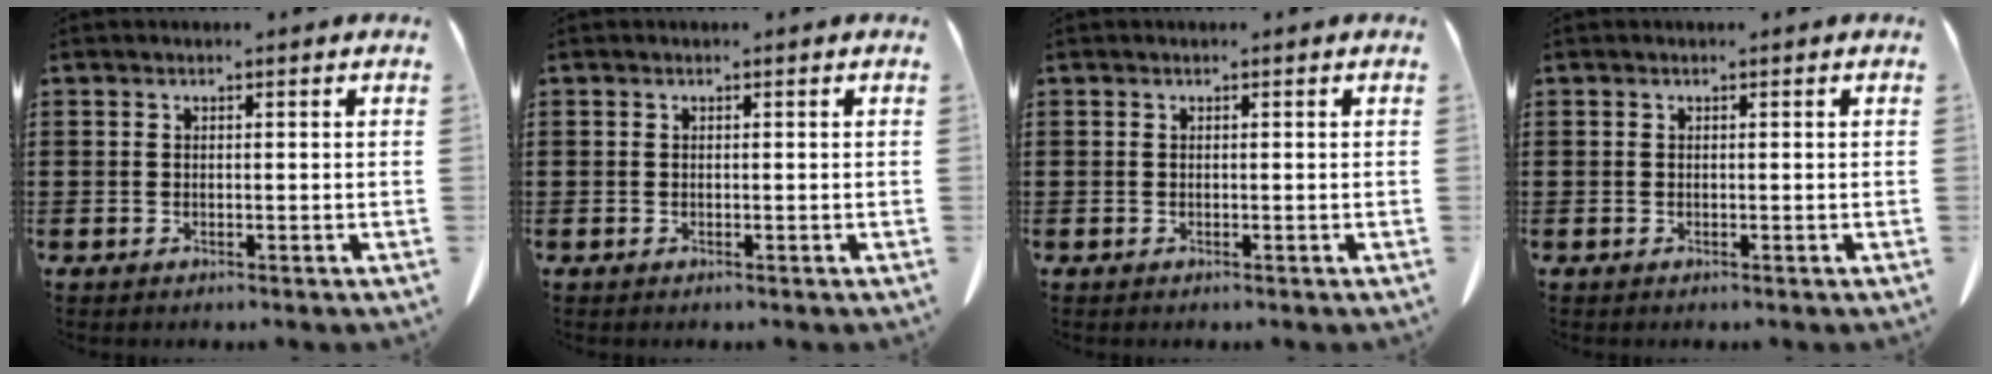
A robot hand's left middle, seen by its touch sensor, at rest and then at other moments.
{"total": 0.0}
{"total": 0.0}
{"total": 0.0}